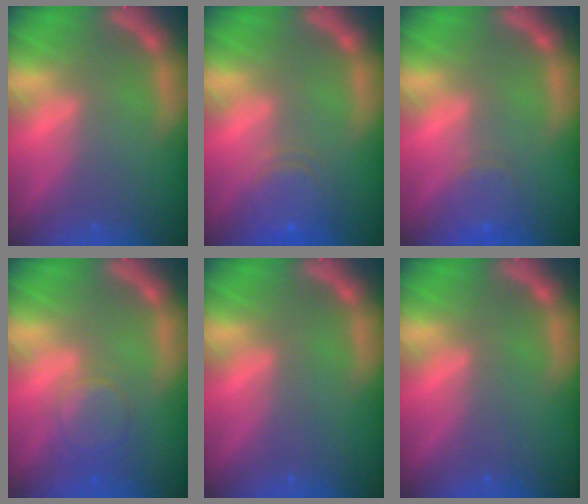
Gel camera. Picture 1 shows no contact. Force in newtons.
{"total": 5.1}
{"total": 3.0}
{"total": 4.0}
{"total": 0.0}
{"total": 0.0}